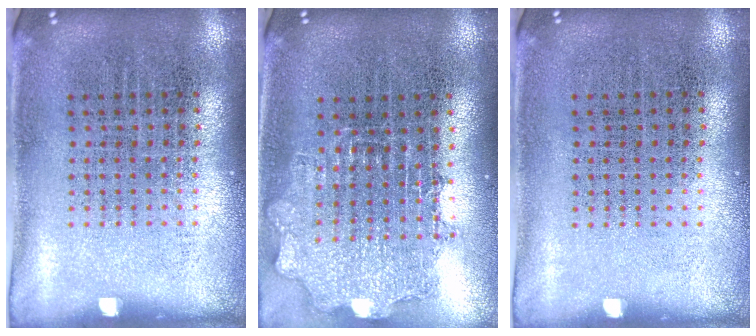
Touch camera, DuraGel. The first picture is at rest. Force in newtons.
{"total": 1.6, "press": 1.3, "slide": 0.8}
{"total": 0.0}